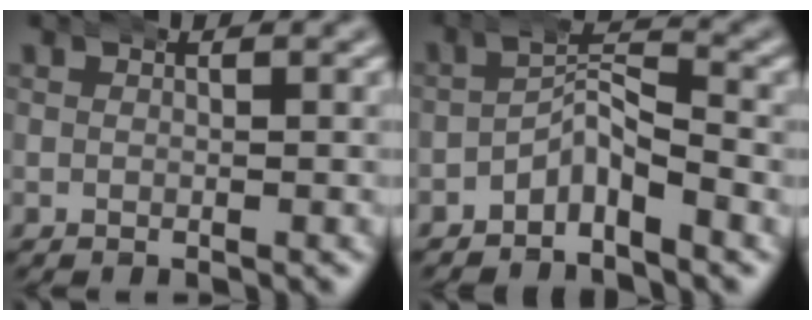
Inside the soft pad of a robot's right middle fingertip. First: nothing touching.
{"total": 3.3, "force": [-2.0, 1.6, 2.1], "torque": [-0.022, 0.004, -0.041]}